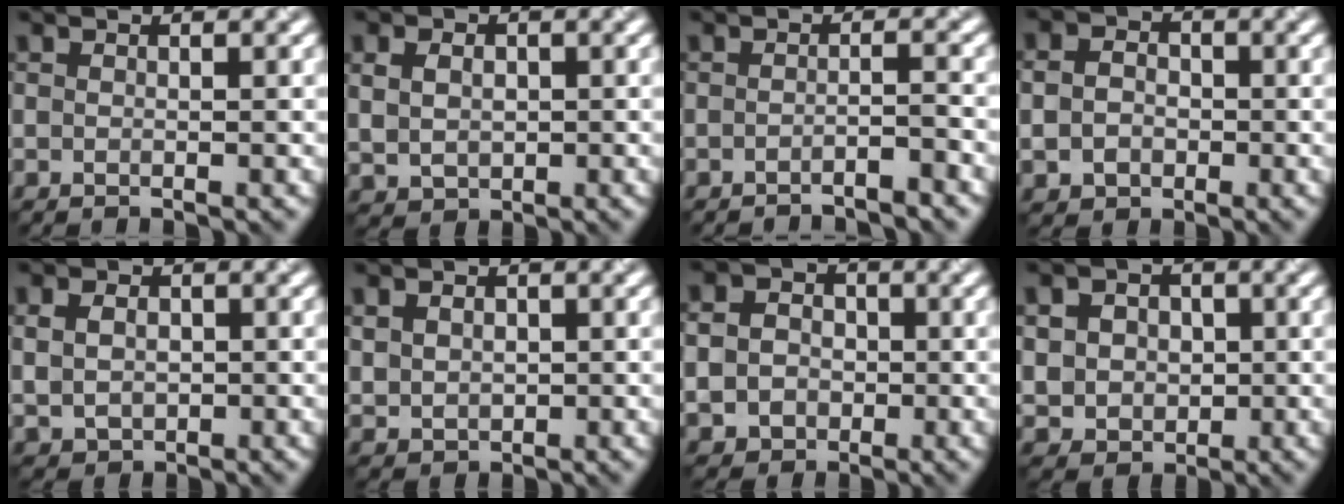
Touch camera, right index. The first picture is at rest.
{"total": 3.2, "force": [0.5, 2.5, 1.9], "torque": [-0.043, 0.001, 0.015]}
{"total": 2.3, "force": [-1.9, 0.3, 1.2], "torque": [-0.006, 0.001, -0.036]}
{"total": 3.4, "force": [-0.5, 2.9, 1.7], "torque": [-0.021, -0.003, -0.012]}
{"total": 3.5, "force": [0.5, 2.8, 2.0], "torque": [-0.040, 0.004, 0.005]}
{"total": 3.0, "force": [0.8, 2.5, 1.5], "torque": [-0.038, 0.002, 0.019]}
{"total": 5.2, "force": [-0.5, 4.7, 2.3], "torque": [-0.027, 0.002, -0.018]}
{"total": 6.2, "force": [1.1, 5.3, 3.0], "torque": [-0.062, 0.020, 0.007]}